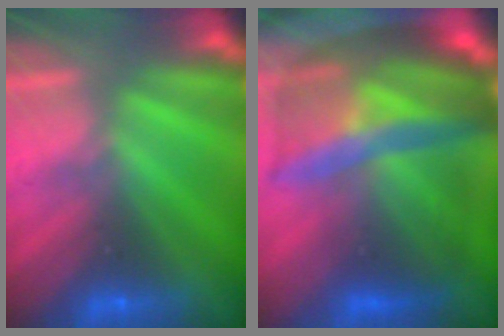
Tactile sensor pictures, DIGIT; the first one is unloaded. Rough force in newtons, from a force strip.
{"total": 11.1}